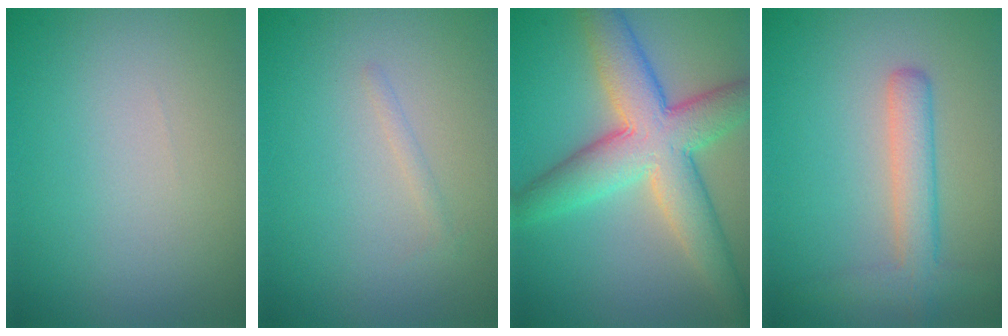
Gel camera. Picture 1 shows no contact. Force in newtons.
{"total": 0.6, "press": 0.6, "slide": 0.0}
{"total": 8.4, "press": 8.4, "slide": 0.3}
{"total": 3.5, "press": 3.5, "slide": 0.1}